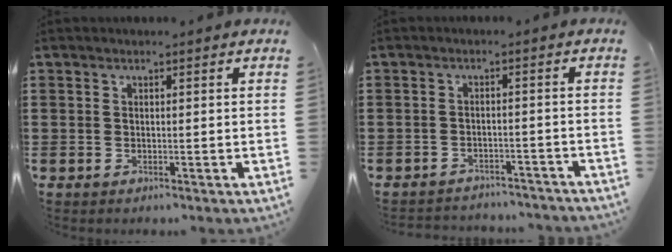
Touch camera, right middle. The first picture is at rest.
{"total": 2.6, "force": [-2.6, 0.2, 0.0], "torque": [-0.007, 0.002, -0.055]}